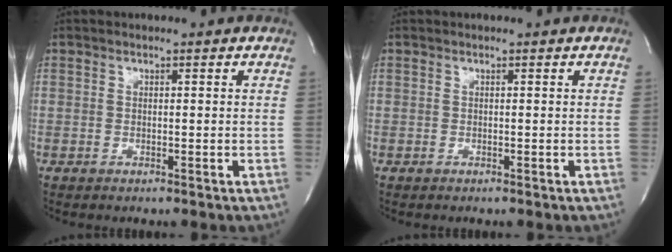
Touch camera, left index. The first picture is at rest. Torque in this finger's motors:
{"motor_torque": [-0.27, 0.15, 0.03, 0.02]}